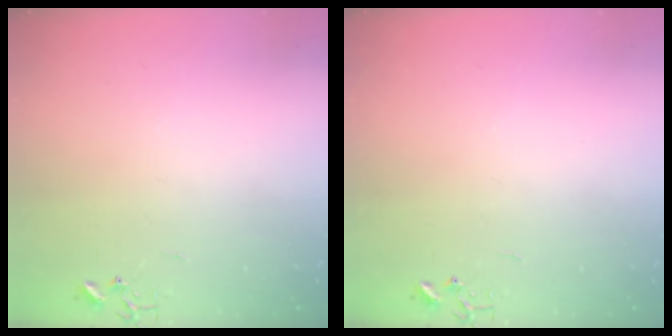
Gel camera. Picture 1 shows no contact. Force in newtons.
{"total": 0.0}